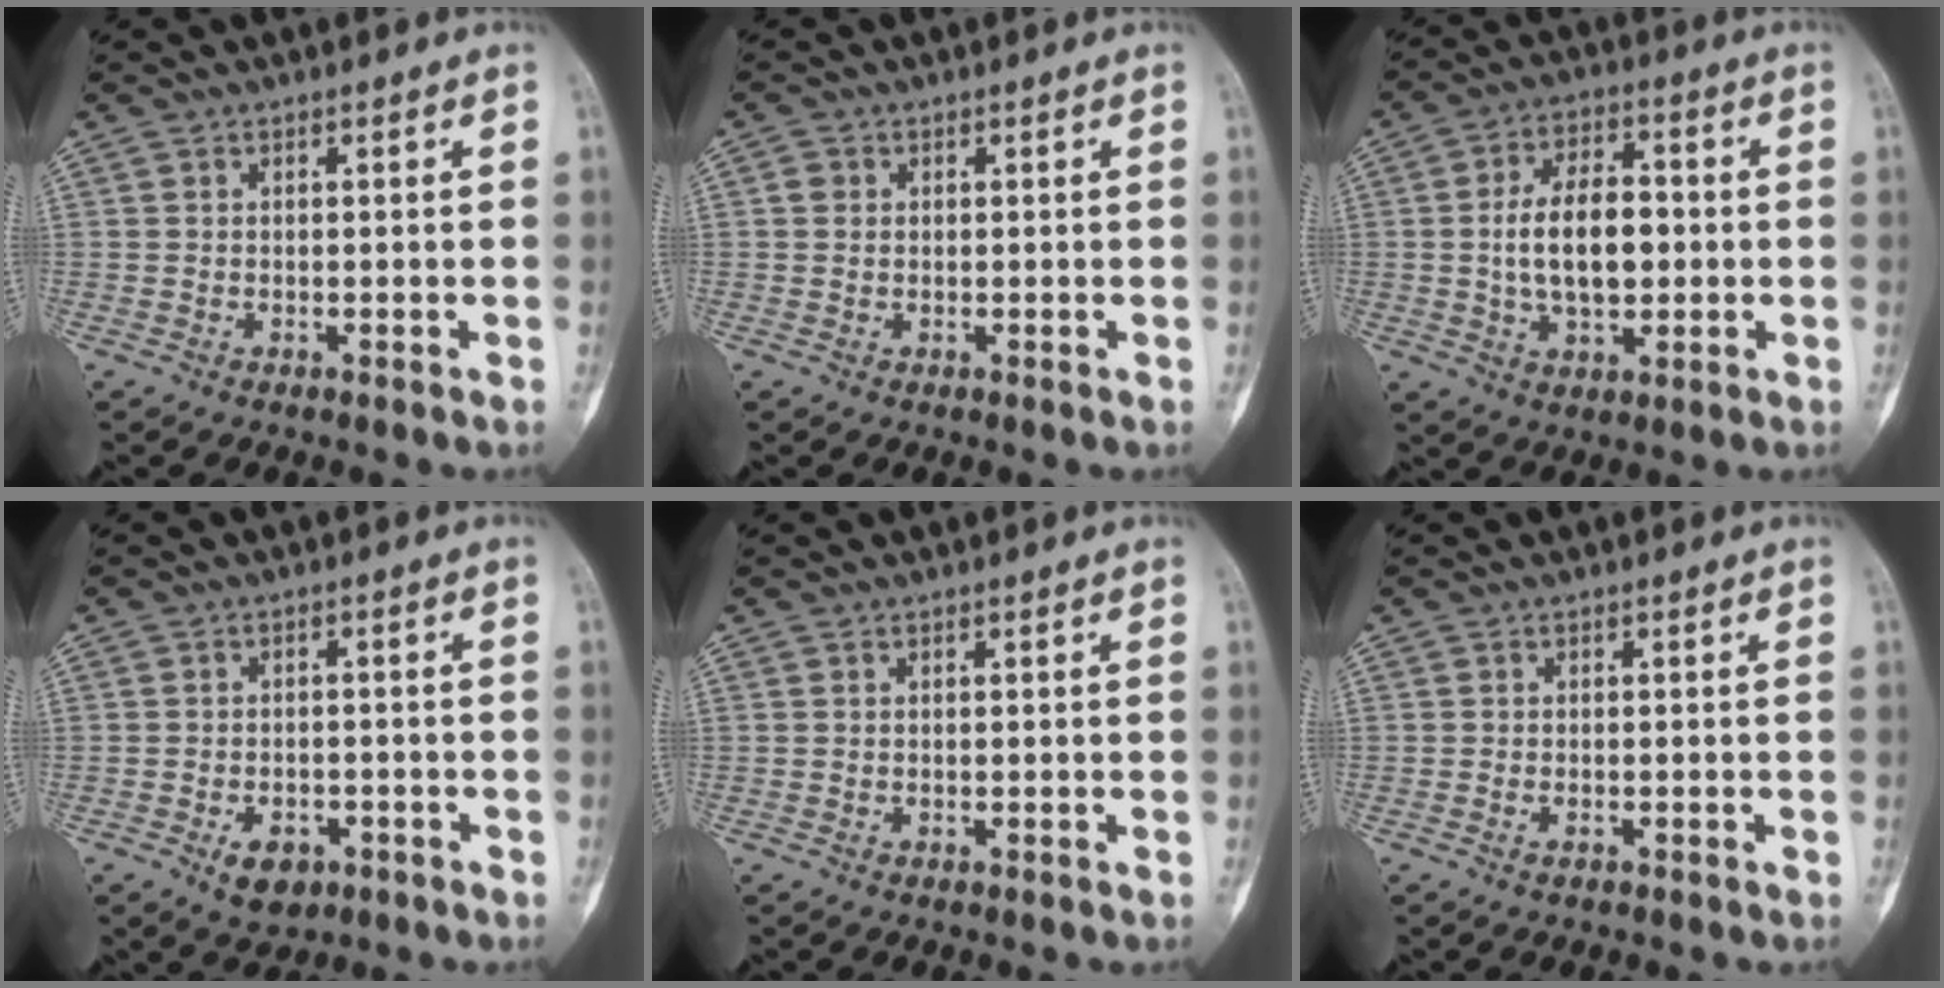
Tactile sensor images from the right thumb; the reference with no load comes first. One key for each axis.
{"total": 1.6, "fx": 0.3, "fy": 1.4, "fz": 0.6, "tx": -0.004, "ty": 0.002, "tz": 0.005}
{"total": 12.3, "fx": -0.3, "fy": 7.0, "fz": 10.1, "tx": -0.159, "ty": 0.013, "tz": -0.004}
{"total": 5.1, "fx": -2.5, "fy": 3.3, "fz": 3.0, "tx": -0.038, "ty": 0.011, "tz": -0.032}
{"total": 0.0}
{"total": 0.7, "fx": -0.4, "fy": 0.3, "fz": 0.5, "tx": -0.012, "ty": 0.003, "tz": -0.007}